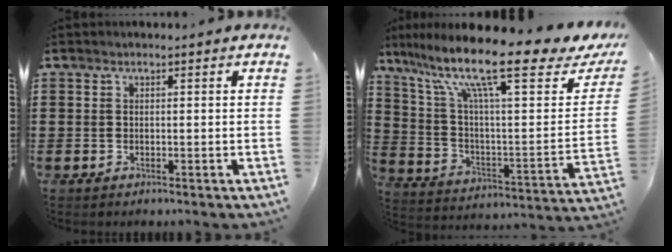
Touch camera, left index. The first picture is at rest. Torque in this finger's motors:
{"motor_torque": [2.02, -0.12, 1.05, 0.21]}